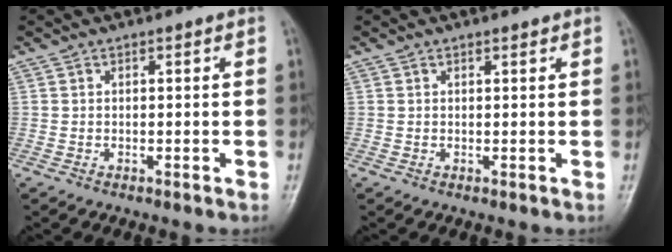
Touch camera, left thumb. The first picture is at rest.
{"total": 0.7, "force": [0.5, 0.2, 0.3], "torque": [-0.007, -0.003, 0.007]}